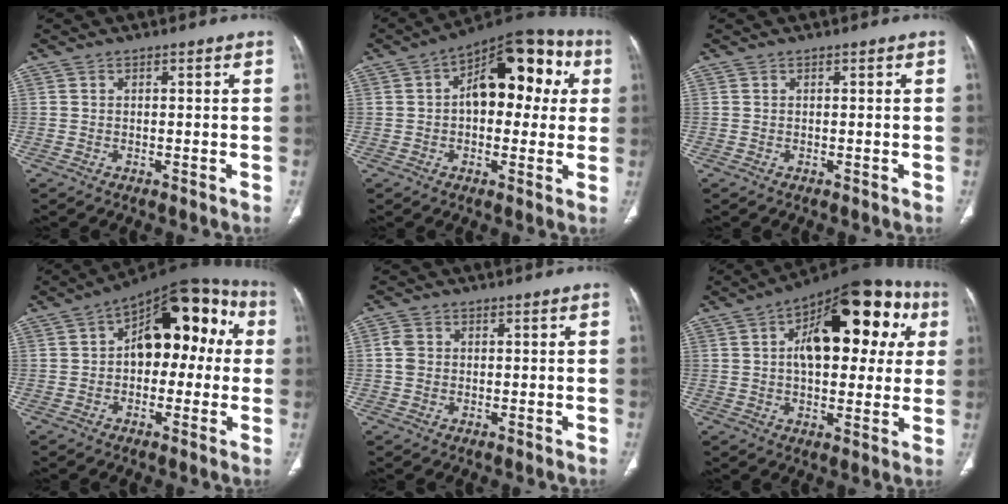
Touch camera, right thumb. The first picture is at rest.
{"total": 17.5, "force": [3.5, 9.9, 14.1], "torque": [-0.146, 0.033, 0.042]}
{"total": 0.0}
{"total": 17.4, "force": [2.3, 10.1, 14.0], "torque": [-0.145, 0.048, 0.024]}
{"total": 2.8, "force": [0.1, 2.4, 1.5], "torque": [-0.029, 0.006, -0.002]}
{"total": 23.1, "force": [6.0, 11.6, 19.1], "torque": [-0.229, 0.024, 0.079]}